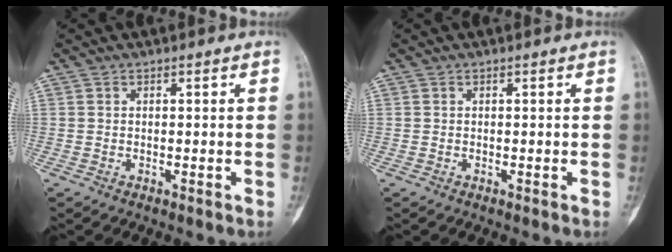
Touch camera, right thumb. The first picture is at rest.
{"total": 0.0}